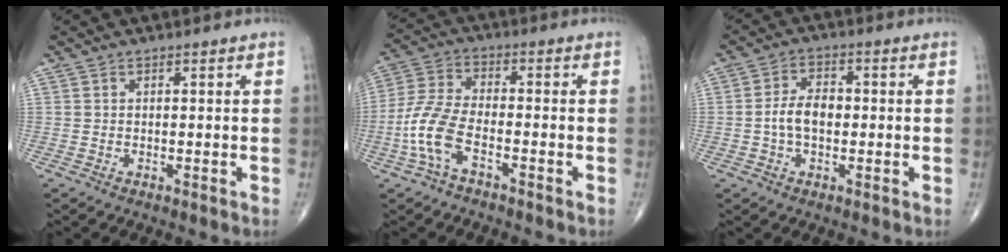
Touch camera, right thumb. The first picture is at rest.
{"total": 9.1, "force": [-3.7, 4.1, 7.2], "torque": [-0.168, 0.027, -0.080]}
{"total": 5.9, "force": [-0.6, 3.6, 4.6], "torque": [-0.084, 0.018, -0.017]}